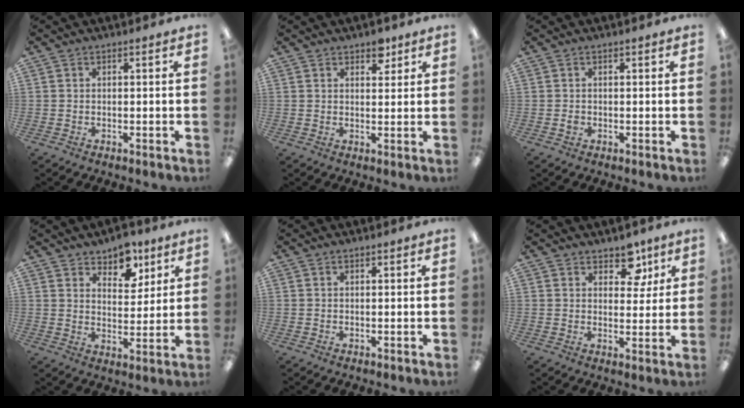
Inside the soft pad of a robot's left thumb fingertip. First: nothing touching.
{"total": 4.0, "force": [3.0, 2.1, 1.7], "torque": [-0.007, -0.015, 0.048]}
{"total": 1.2, "force": [-0.1, 0.9, 0.7], "torque": [-0.013, 0.003, -0.003]}
{"total": 8.3, "force": [6.5, 4.6, 2.5], "torque": [-0.019, -0.044, 0.112]}
{"total": 0.5, "force": [0.4, 0.2, 0.3], "torque": [-0.005, 0.002, 0.007]}
{"total": 7.8, "force": [5.1, 4.6, 3.8], "torque": [-0.026, -0.026, 0.083]}